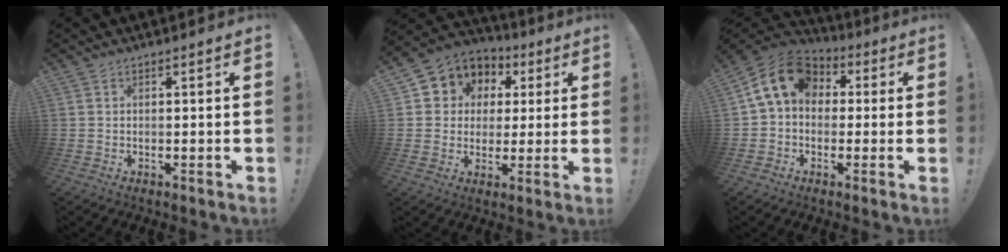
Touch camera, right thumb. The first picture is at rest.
{"total": 7.7, "force": [1.2, 7.3, 1.8], "torque": [-0.023, -0.013, 0.029]}
{"total": 12.9, "force": [2.8, 9.5, 8.3], "torque": [-0.148, 0.008, 0.054]}